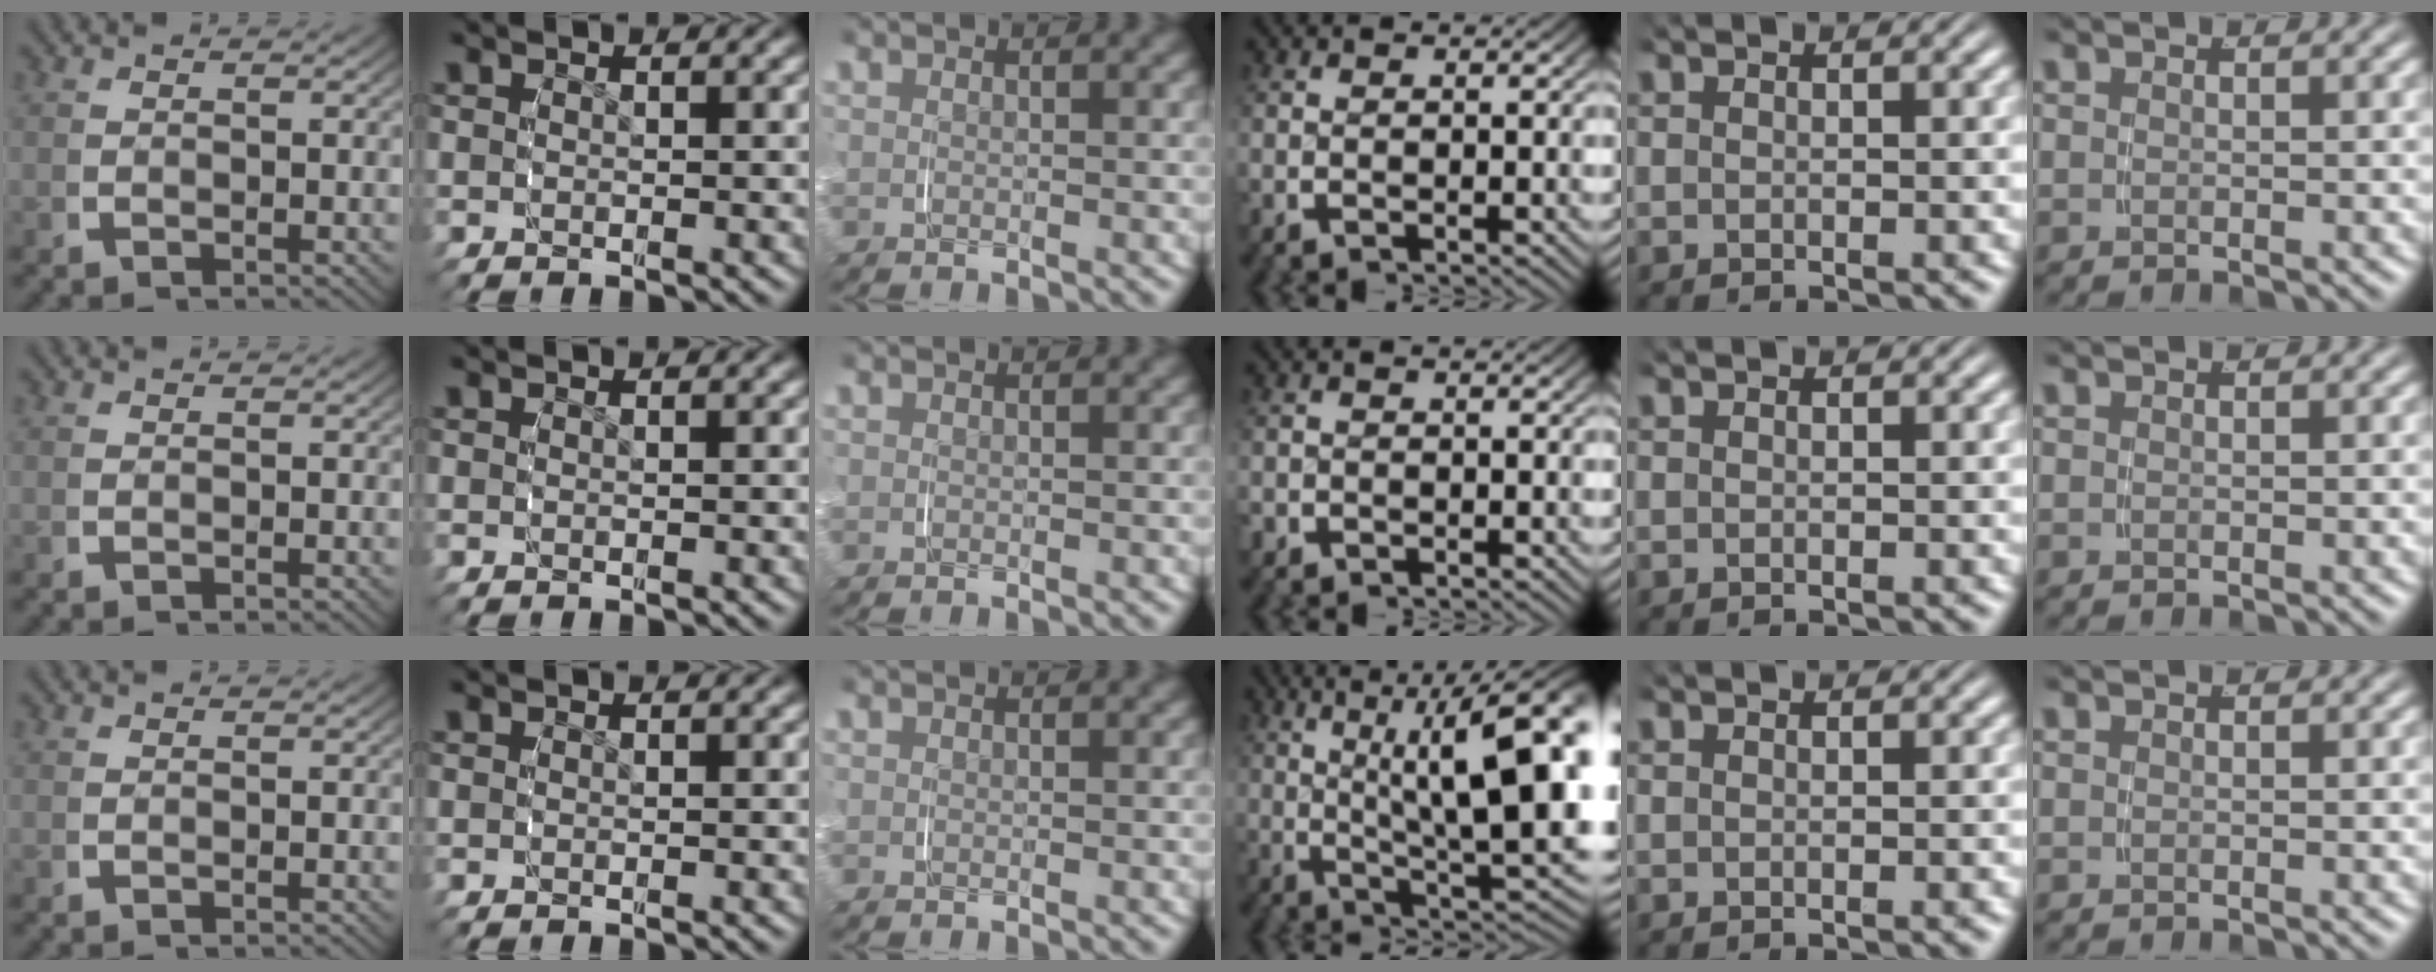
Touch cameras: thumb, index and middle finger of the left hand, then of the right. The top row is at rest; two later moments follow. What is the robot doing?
{"motion": "grasp_and_lifting", "object": "glasses case"}